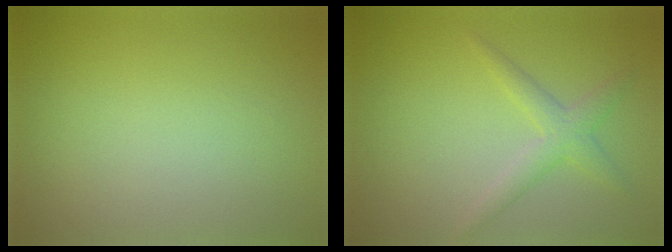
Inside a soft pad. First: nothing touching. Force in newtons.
{"total": 2.4, "press": 2.4, "slide": 0.0}